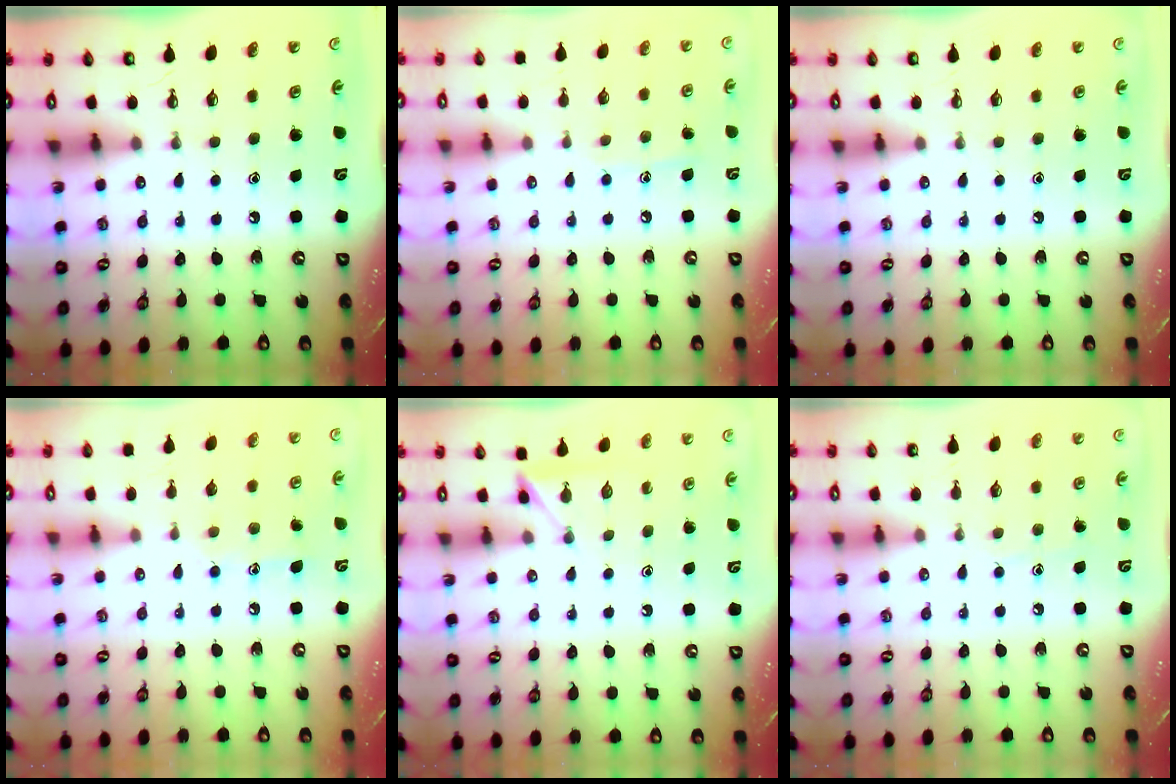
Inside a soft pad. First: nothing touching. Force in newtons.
{"total": 6.7, "press": 6.7, "slide": 0.5}
{"total": 0.0}
{"total": 8.6, "press": 8.6, "slide": 0.6}
{"total": 4.4, "press": 4.4, "slide": 0.3}
{"total": 5.1, "press": 5.0, "slide": 0.6}